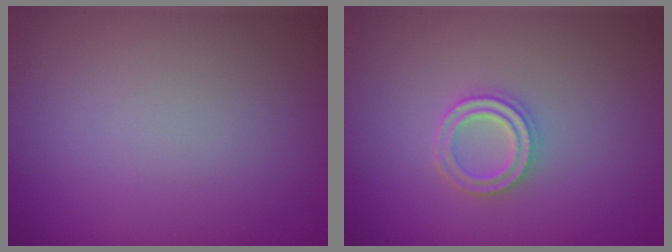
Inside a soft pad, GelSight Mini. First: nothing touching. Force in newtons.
{"total": 2.2, "press": 2.2, "slide": 0.5}